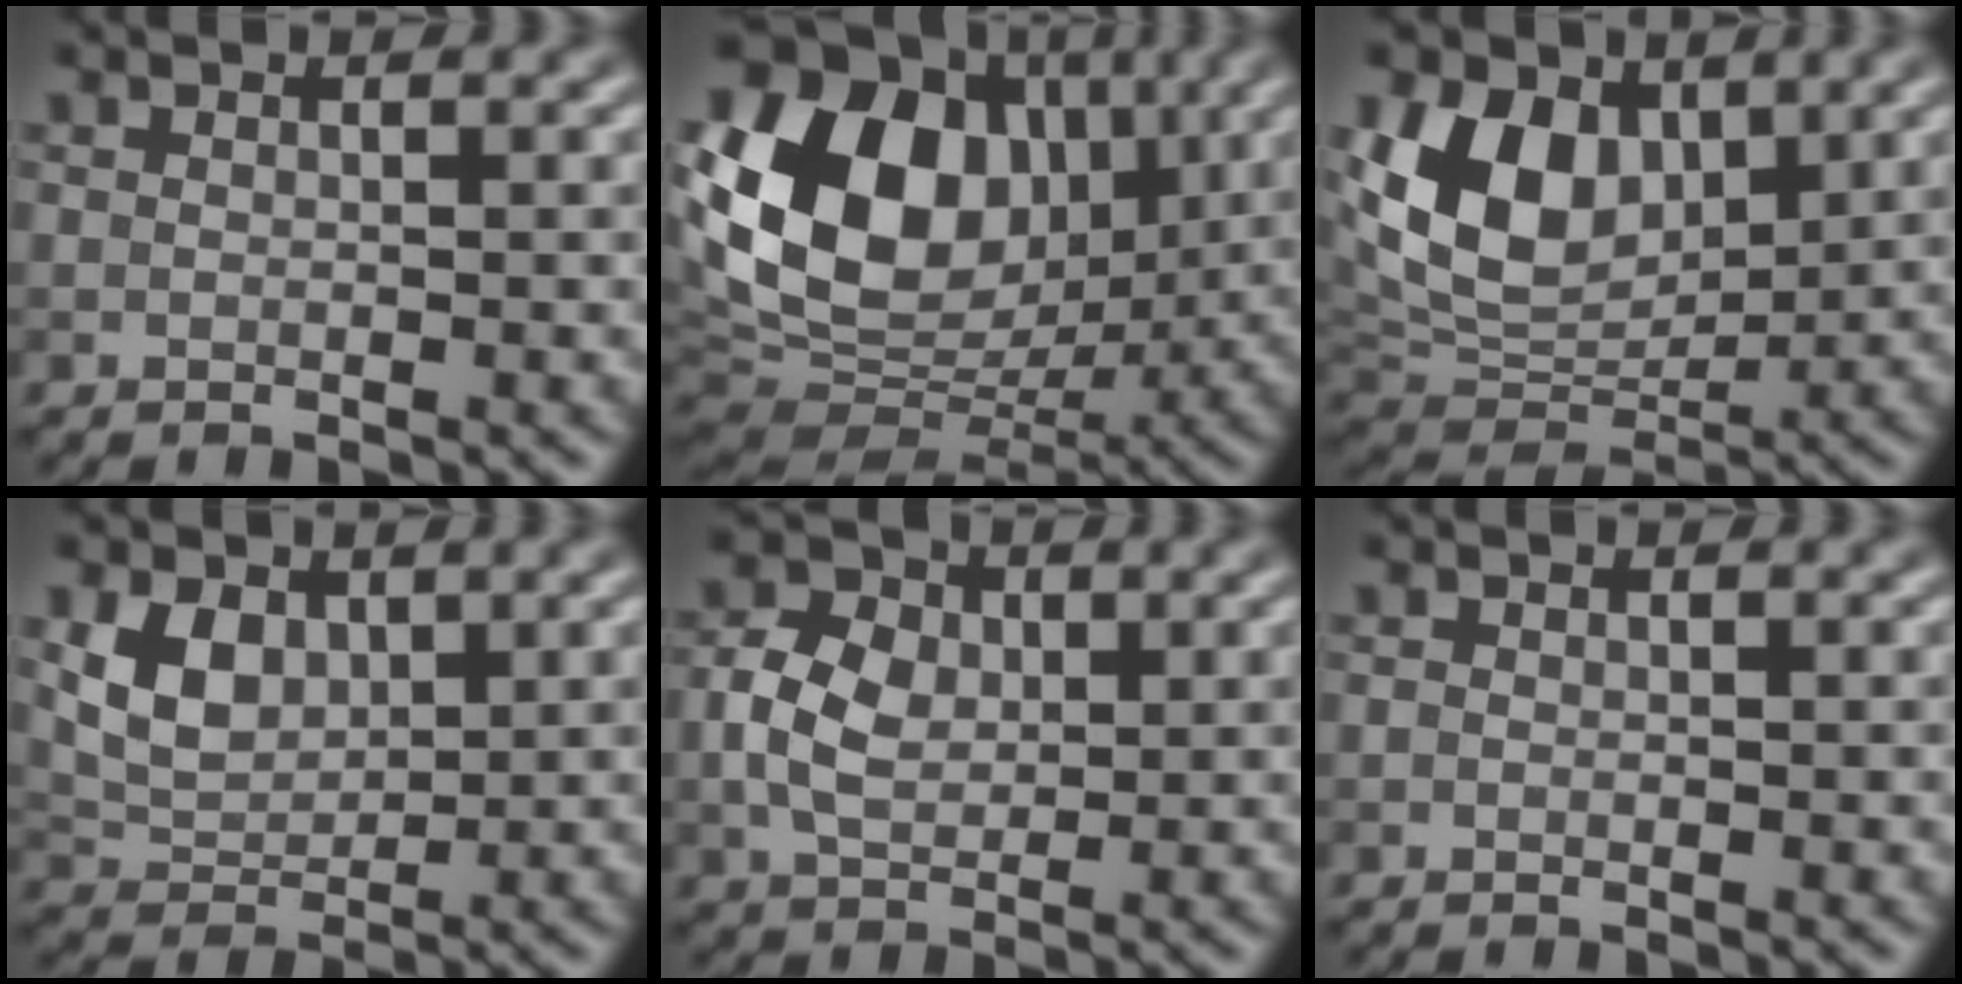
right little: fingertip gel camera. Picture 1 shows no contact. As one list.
[{"total": 15.4, "force": [3.6, 11.4, 9.7], "torque": [-0.188, 0.019, 0.060]}, {"total": 8.6, "force": [2.8, 5.9, 5.6], "torque": [-0.114, -0.010, 0.048]}, {"total": 3.9, "force": [1.4, 2.8, 2.4], "torque": [-0.054, -0.002, 0.028]}, {"total": 4.4, "force": [0.1, 3.2, 3.0], "torque": [-0.065, 0.005, 0.000]}, {"total": 0.0}]